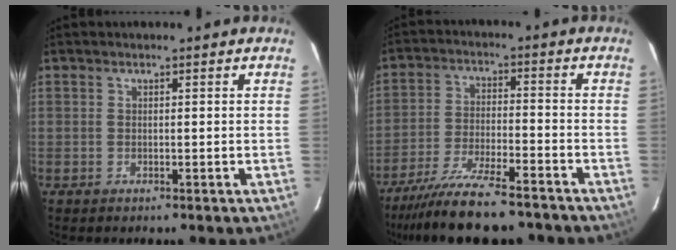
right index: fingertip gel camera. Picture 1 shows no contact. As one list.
[{"total": 16.1, "force": [-13.8, 2.8, 7.8], "torque": [-0.168, -0.031, -0.226]}]